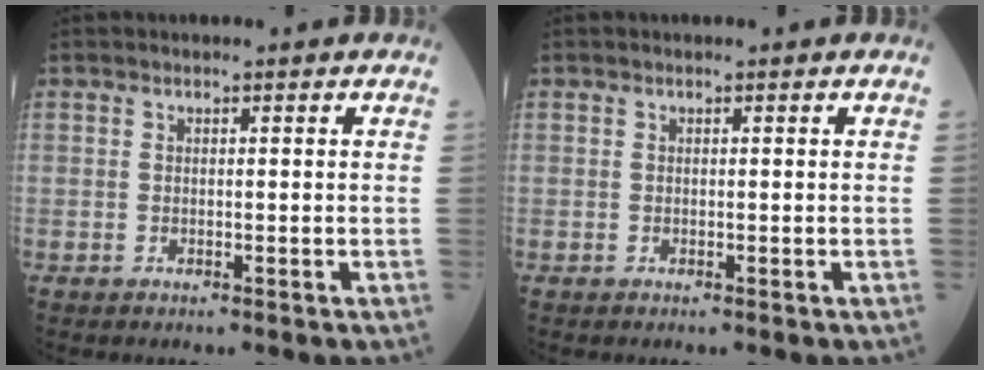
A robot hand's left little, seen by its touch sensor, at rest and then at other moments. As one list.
[{"total": 0.0}]